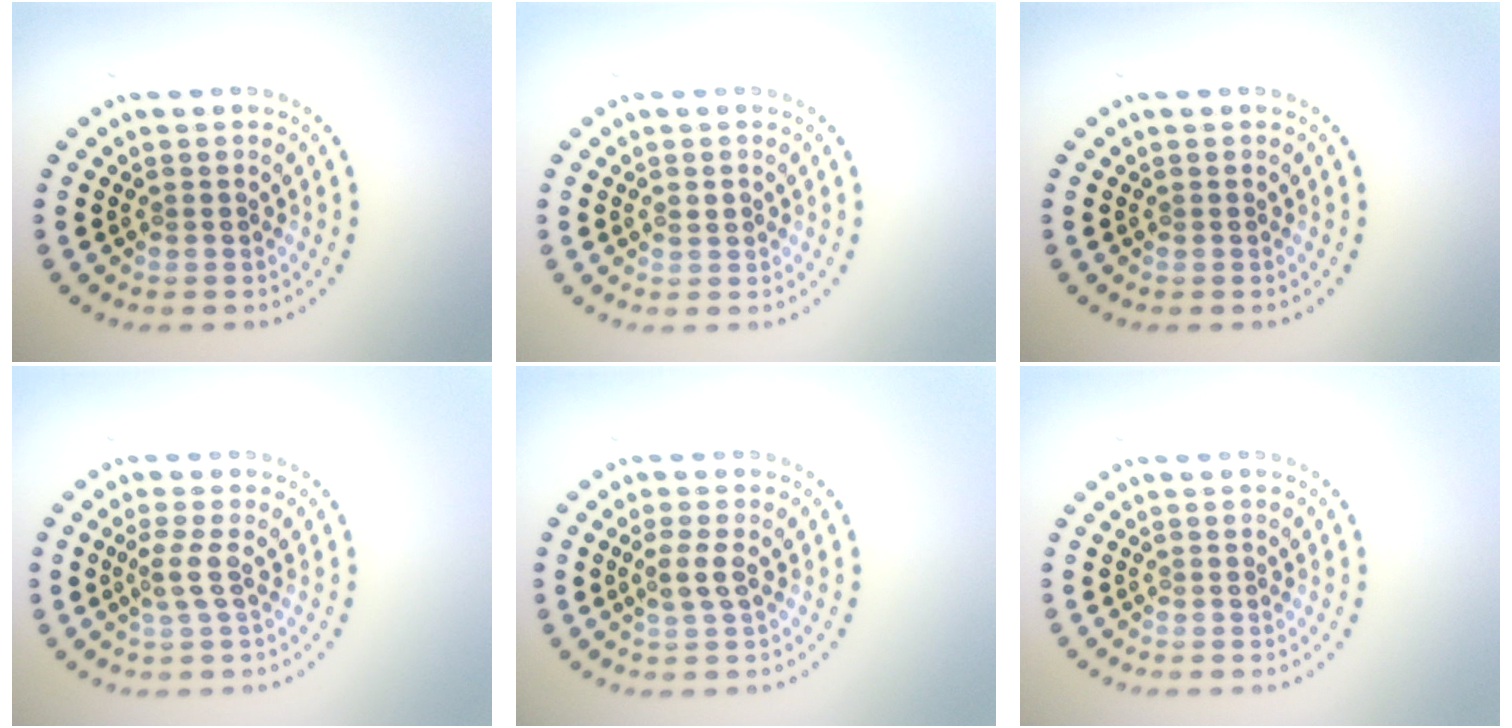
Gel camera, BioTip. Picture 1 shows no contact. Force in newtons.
{"total": 0.9, "press": 0.9, "slide": 0.0}
{"total": 0.0}
{"total": 1.7, "press": 1.3, "slide": 1.1}
{"total": 1.8, "press": 1.6, "slide": 0.7}
{"total": 0.0}